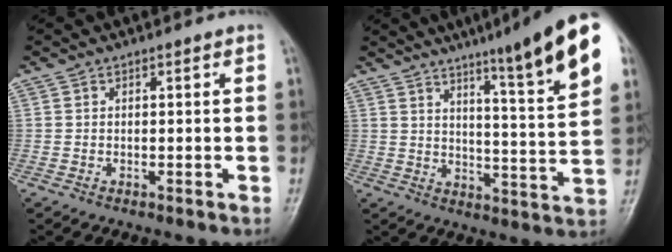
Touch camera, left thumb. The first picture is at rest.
{"total": 17.4, "force": [10.1, 1.0, 14.1], "torque": [-0.183, -0.052, 0.137]}